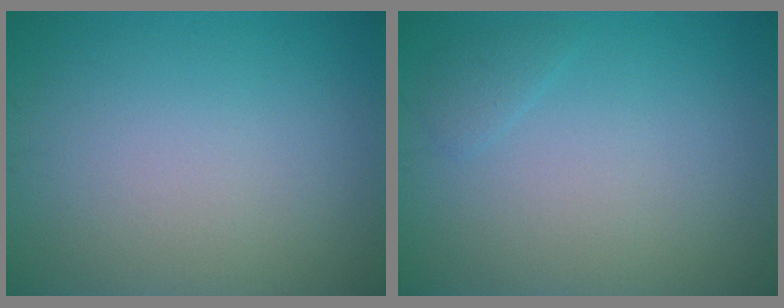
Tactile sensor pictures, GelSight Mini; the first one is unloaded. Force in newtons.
{"total": 0.9, "press": 0.9, "slide": 0.1}